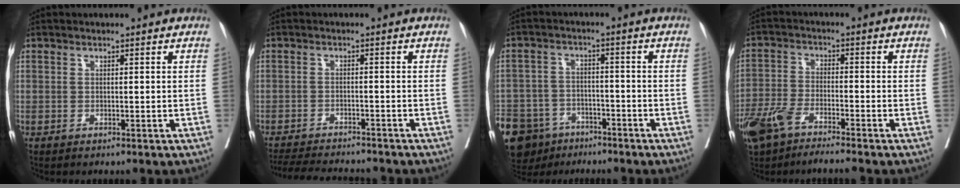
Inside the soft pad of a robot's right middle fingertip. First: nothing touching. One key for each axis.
{"total": 10.9, "fx": -10.1, "fy": 1.6, "fz": 3.7, "tx": -0.058, "ty": -0.007, "tz": -0.144}
{"total": 17.3, "fx": -11.4, "fy": 11.2, "fz": 6.6, "tx": -0.188, "ty": -0.008, "tz": -0.173}
{"total": 7.0, "fx": -5.3, "fy": 1.6, "fz": 4.3, "tx": -0.097, "ty": -0.010, "tz": -0.108}